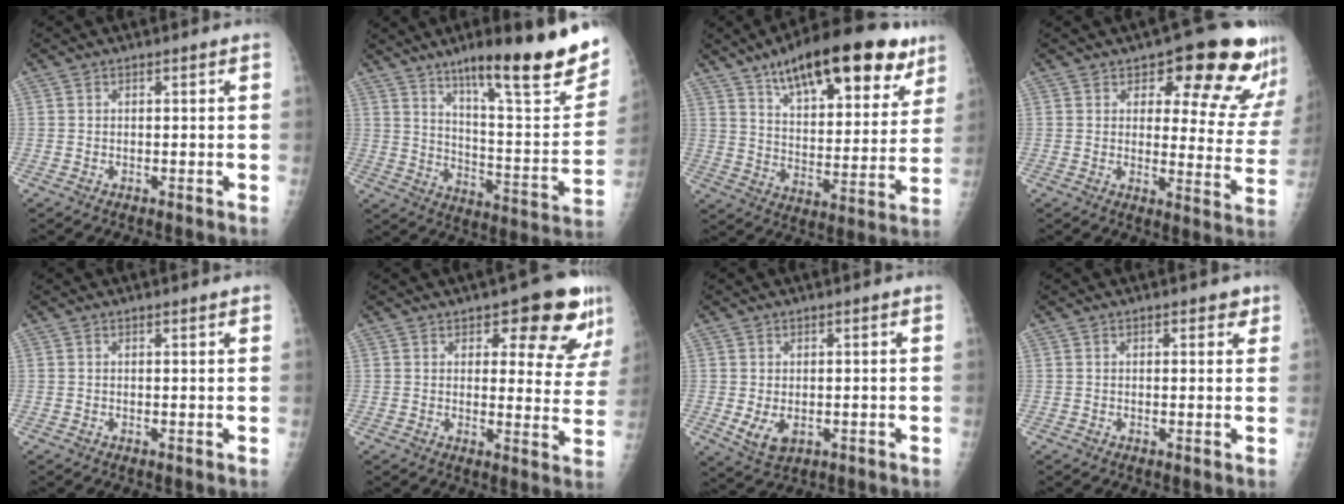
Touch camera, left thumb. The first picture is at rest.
{"total": 25.4, "force": [16.1, 4.4, 19.1], "torque": [-0.249, -0.070, 0.250]}
{"total": 25.9, "force": [16.0, 9.9, 17.8], "torque": [-0.232, -0.039, 0.243]}
{"total": 17.6, "force": [11.8, 6.9, 11.1], "torque": [-0.081, -0.071, 0.134]}
{"total": 1.0, "force": [0.8, 0.2, 0.7], "torque": [-0.007, 0.001, 0.009]}
{"total": 13.4, "force": [7.9, 5.5, 9.3], "torque": [-0.065, -0.044, 0.094]}
{"total": 4.6, "force": [-0.6, 2.9, 3.5], "torque": [-0.056, -0.012, 0.002]}
{"total": 2.4, "force": [1.4, 1.3, 1.5], "torque": [-0.003, -0.003, 0.015]}